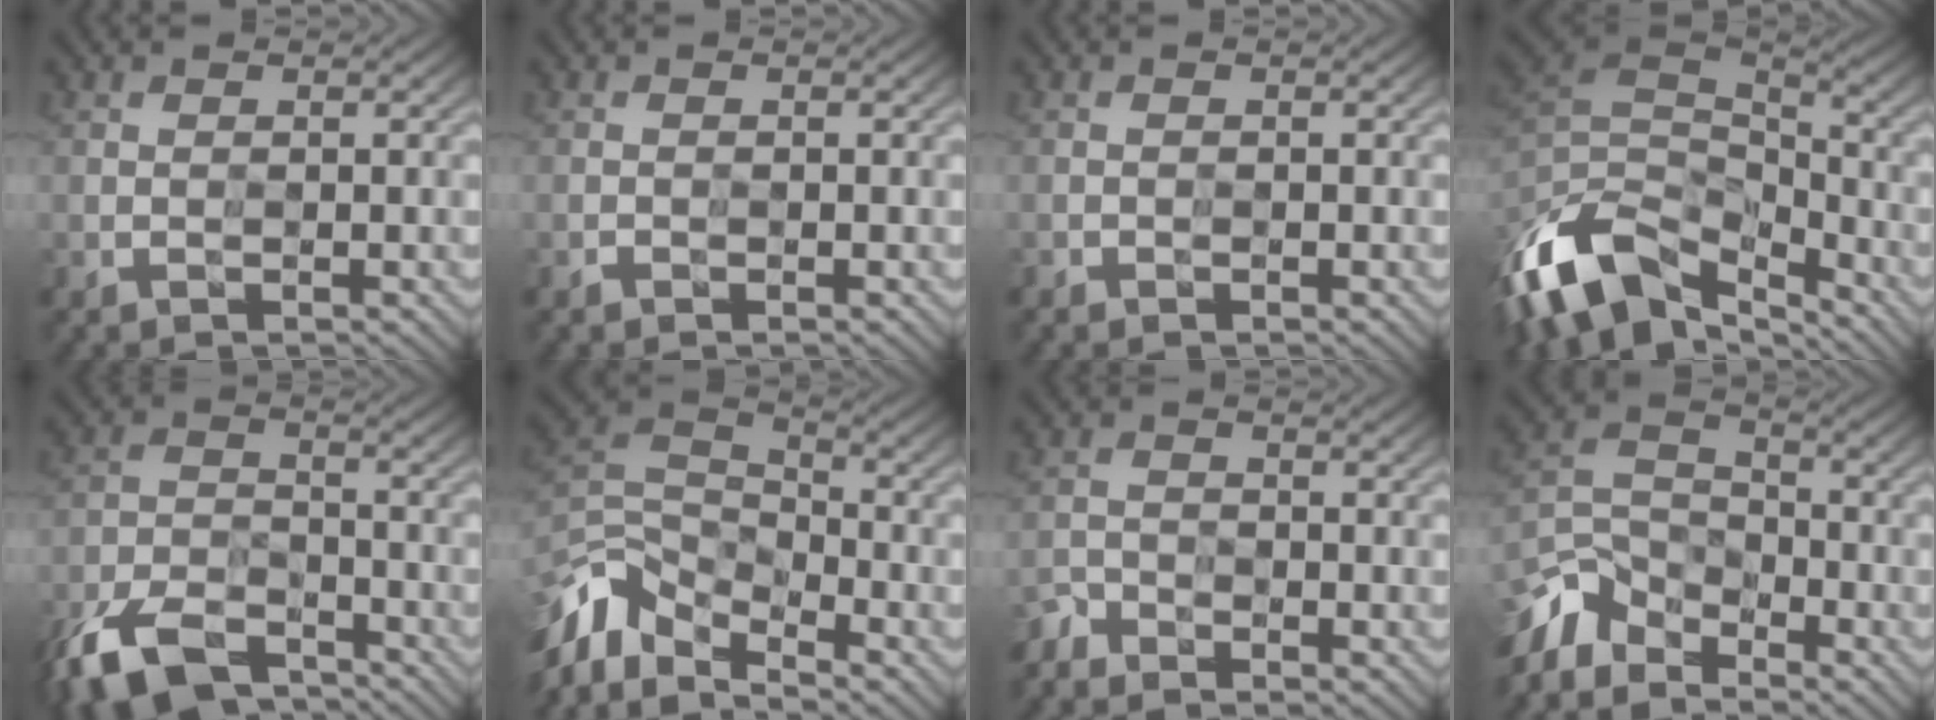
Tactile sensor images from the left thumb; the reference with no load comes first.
{"total": 0.6, "force": [-0.4, 0.2, -0.4], "torque": [0.010, -0.001, -0.006]}
{"total": 0.6, "force": [-0.5, 0.3, -0.3], "torque": [0.009, -0.002, -0.008]}
{"total": 12.5, "force": [-7.8, 6.8, 7.2], "torque": [-0.190, -0.013, -0.132]}
{"total": 7.6, "force": [-6.4, 3.2, 2.6], "torque": [-0.058, -0.007, -0.139]}
{"total": 10.6, "force": [-7.3, 5.8, 5.1], "torque": [-0.139, 0.001, -0.150]}
{"total": 3.2, "force": [-3.0, 0.9, -0.5], "torque": [0.010, -0.009, -0.064]}
{"total": 8.1, "force": [-6.3, 4.5, 2.6], "torque": [-0.059, -0.005, -0.141]}